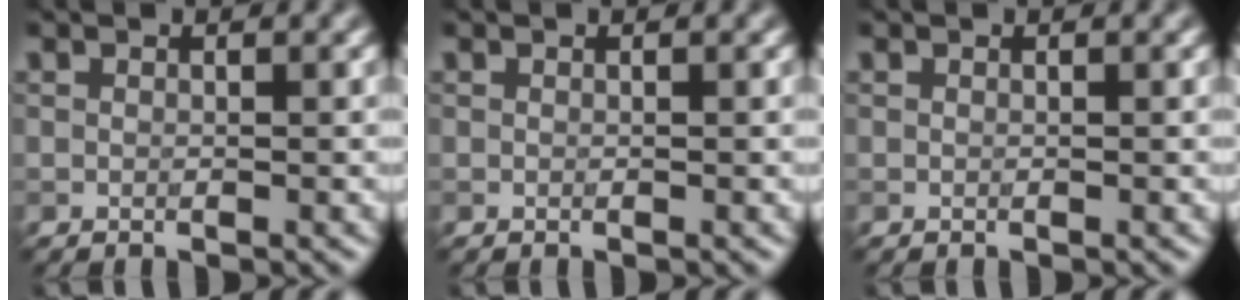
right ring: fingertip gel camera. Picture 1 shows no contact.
{"total": 0.0}
{"total": 0.0}